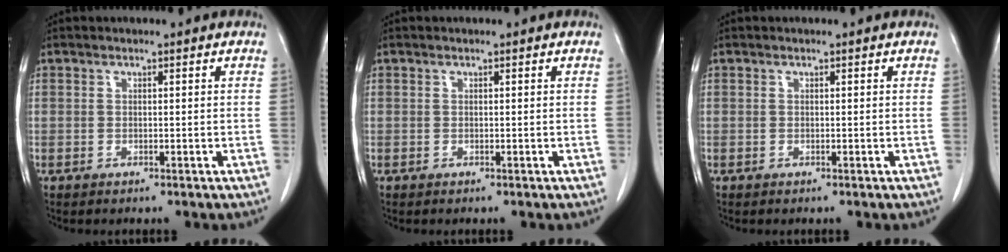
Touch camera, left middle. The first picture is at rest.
{"total": 0.0}
{"total": 0.0}